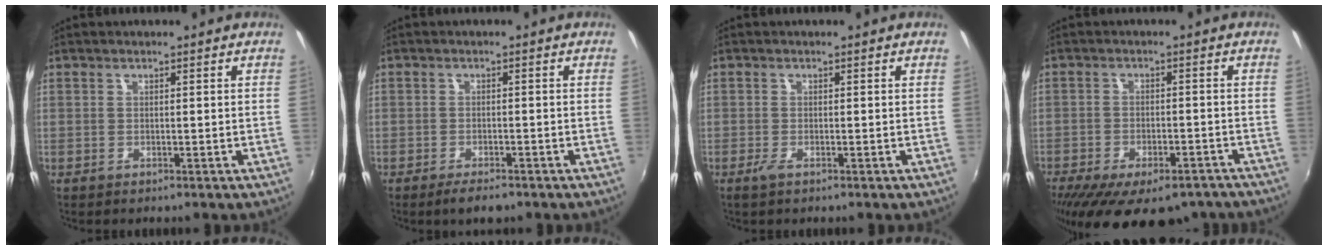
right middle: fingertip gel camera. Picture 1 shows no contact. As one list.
[{"total": 3.6, "force": [-2.7, 1.1, 2.1], "torque": [-0.048, -0.008, -0.046]}, {"total": 1.4, "force": [-0.9, 0.2, 1.1], "torque": [-0.024, -0.005, -0.017]}, {"total": 19.6, "force": [-14.4, 8.0, 10.7], "torque": [-0.211, -0.037, -0.195]}]